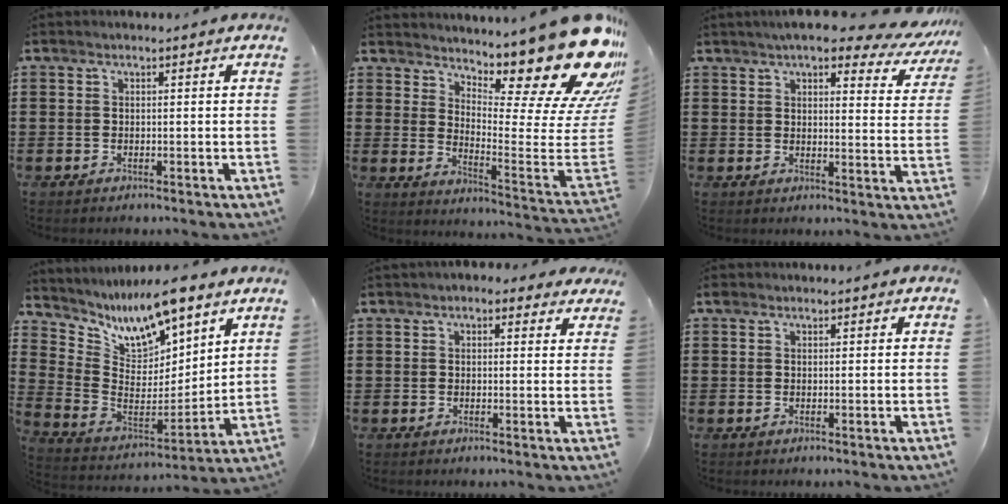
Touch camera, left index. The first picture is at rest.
{"total": 17.0, "force": [12.5, 3.2, 11.0], "torque": [-0.149, -0.108, 0.201]}
{"total": 7.1, "force": [6.1, 1.4, 3.3], "torque": [-0.066, -0.021, 0.107]}
{"total": 8.9, "force": [7.9, 3.0, 2.8], "torque": [-0.088, -0.051, 0.142]}
{"total": 2.3, "force": [1.7, 1.4, 0.4], "torque": [-0.009, 0.004, 0.029]}
{"total": 0.7, "force": [0.4, 0.6, 0.2], "torque": [-0.007, 0.005, 0.008]}